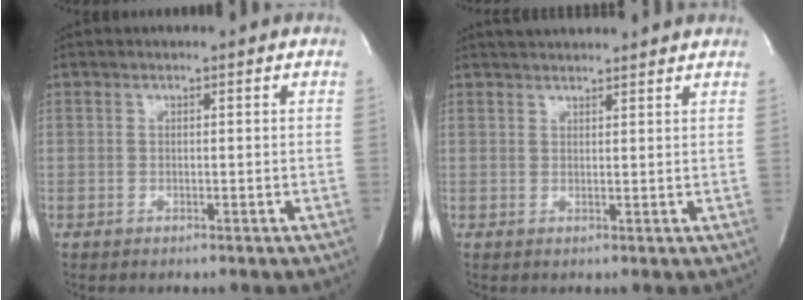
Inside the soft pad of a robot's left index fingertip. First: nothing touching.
{"total": 10.1, "force": [9.4, 0.9, 3.6], "torque": [-0.062, 0.025, 0.125]}